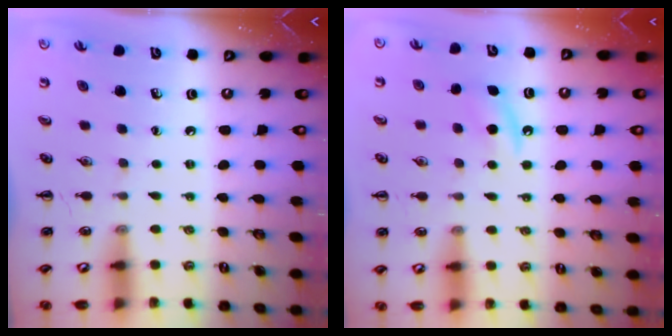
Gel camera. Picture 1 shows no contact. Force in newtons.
{"total": 5.1, "press": 4.8, "slide": 1.6}